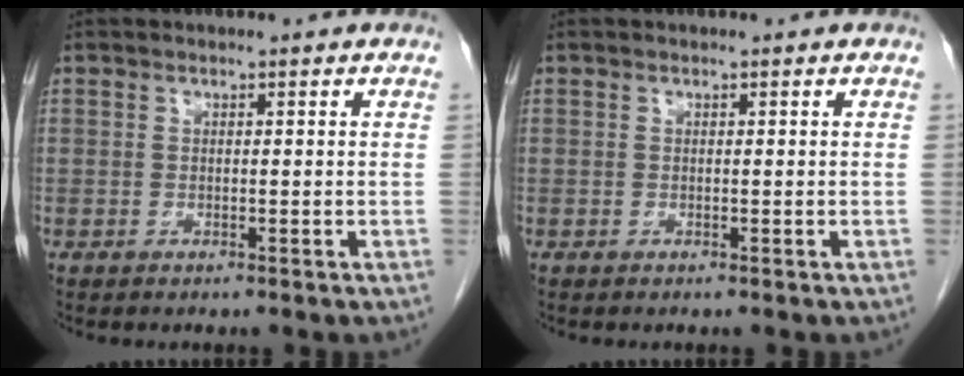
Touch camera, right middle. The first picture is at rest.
{"total": 0.0}